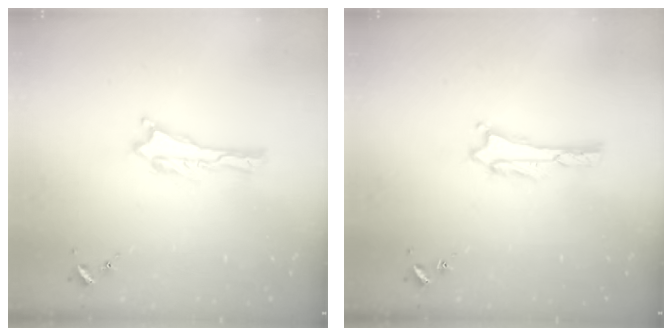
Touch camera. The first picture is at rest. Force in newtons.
{"total": 1.6, "press": 1.6, "slide": 0.2}